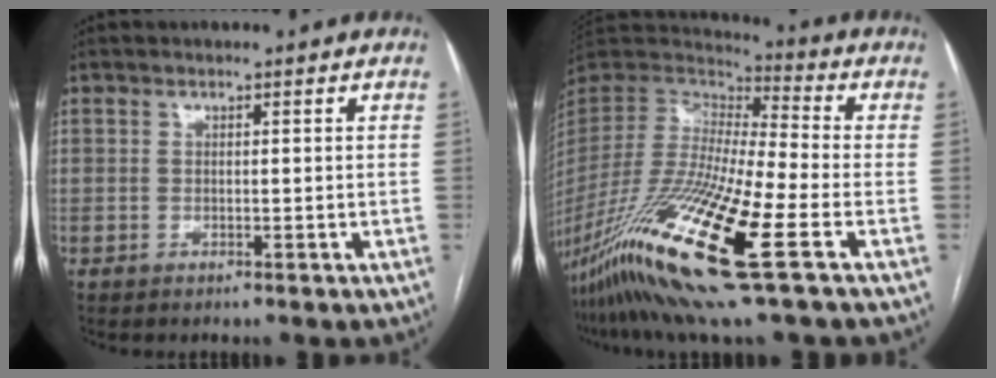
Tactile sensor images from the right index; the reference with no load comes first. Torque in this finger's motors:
{"motor_torque": [1.82, -0.31, 1.05, 0.21]}